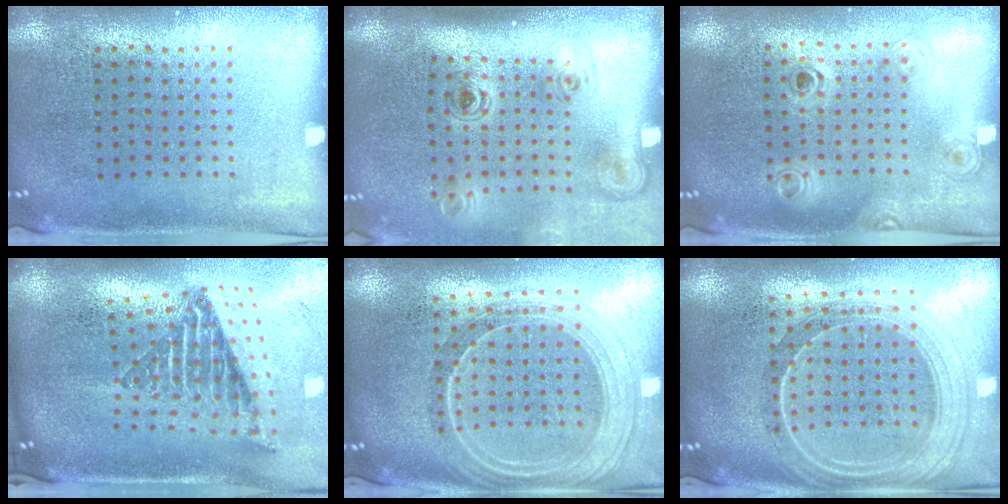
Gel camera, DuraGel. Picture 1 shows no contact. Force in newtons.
{"total": 2.2, "press": 1.5, "slide": 1.7}
{"total": 1.2, "press": 1.0, "slide": 0.7}
{"total": 2.6, "press": 1.6, "slide": 2.0}
{"total": 2.3, "press": 1.9, "slide": 1.3}
{"total": 2.5, "press": 2.1, "slide": 1.3}